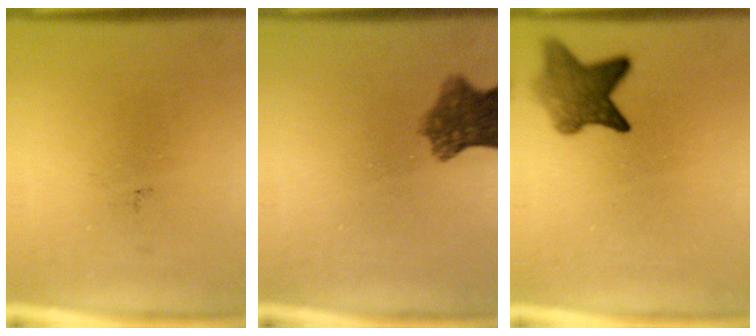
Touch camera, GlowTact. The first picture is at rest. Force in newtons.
{"total": 7.0}
{"total": 6.2}